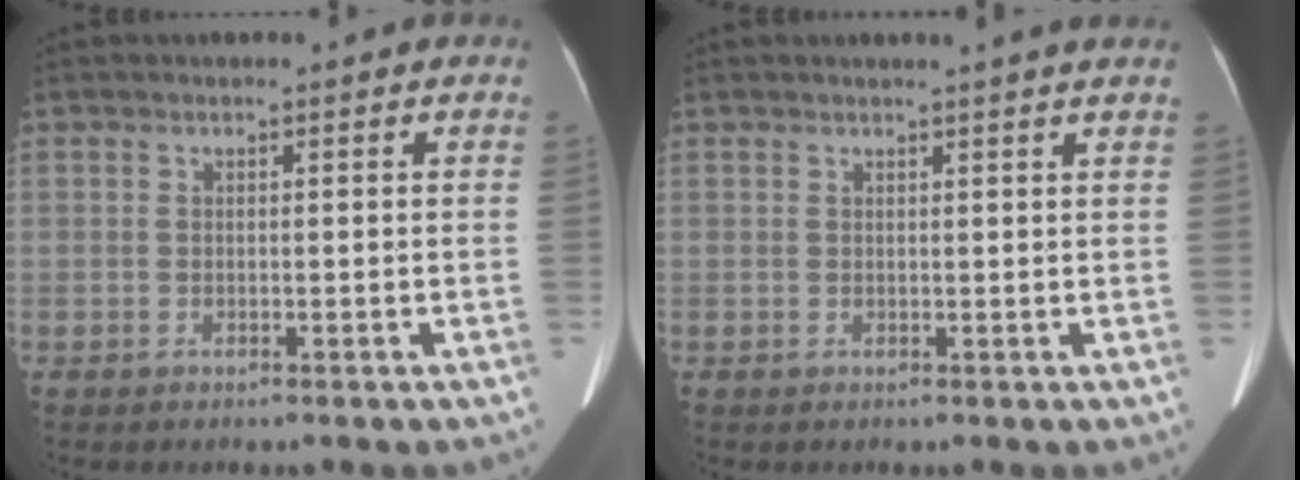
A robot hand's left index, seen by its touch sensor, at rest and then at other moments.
{"total": 3.3, "force": [2.9, -0.7, 1.4], "torque": [-0.019, 0.005, 0.029]}